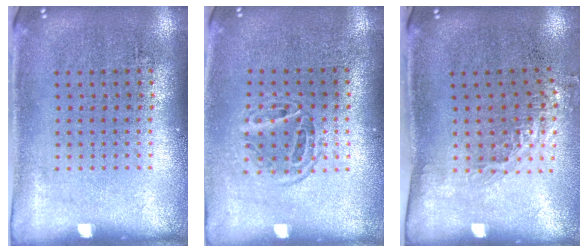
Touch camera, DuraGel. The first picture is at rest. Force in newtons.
{"total": 1.2, "press": 1.0, "slide": 0.6}
{"total": 1.2, "press": 1.0, "slide": 0.8}